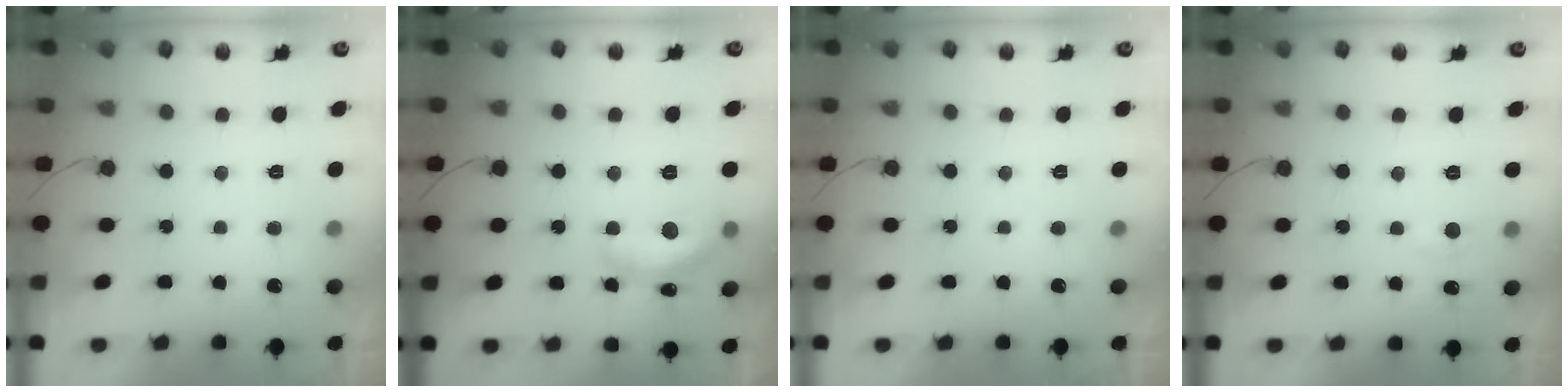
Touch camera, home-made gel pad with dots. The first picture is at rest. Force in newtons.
{"total": 13.4, "press": 13.3, "slide": 0.7}
{"total": 0.0}
{"total": 4.1, "press": 4.1, "slide": 0.6}